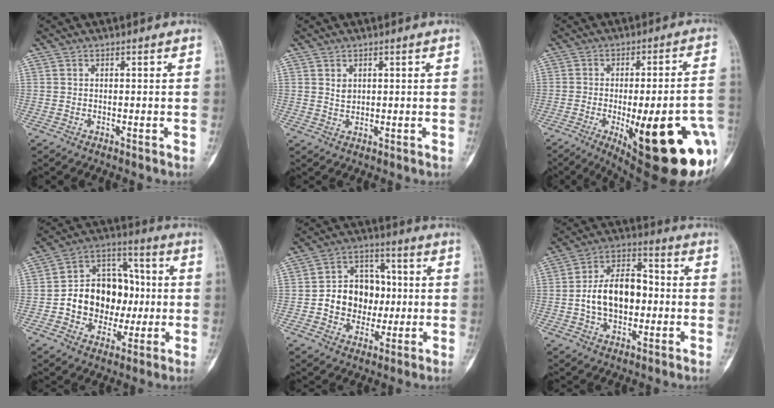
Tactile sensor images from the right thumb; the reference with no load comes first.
{"total": 1.8, "force": [0.7, 1.3, 0.9], "torque": [-0.008, -0.006, 0.017]}
{"total": 28.5, "force": [-8.8, 8.4, 25.7], "torque": [-0.273, 0.000, -0.099]}
{"total": 16.6, "force": [-1.0, 13.0, 10.3], "torque": [-0.107, 0.041, -0.012]}
{"total": 12.7, "force": [-0.5, 10.5, 7.1], "torque": [-0.061, 0.029, -0.006]}
{"total": 13.9, "force": [-0.9, 8.9, 10.6], "torque": [-0.159, 0.033, -0.019]}